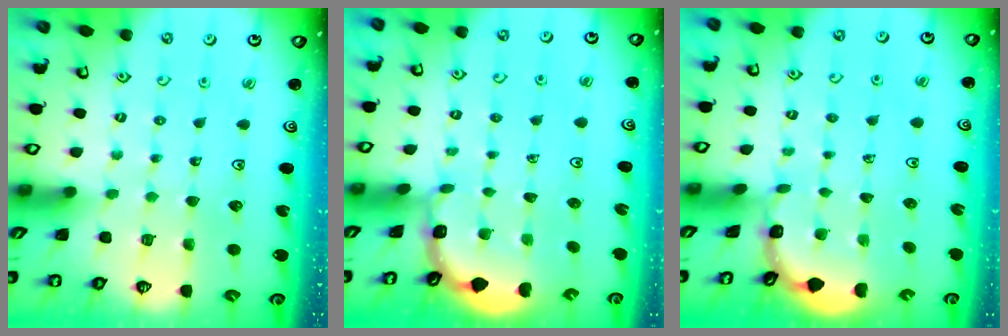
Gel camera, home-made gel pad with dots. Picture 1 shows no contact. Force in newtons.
{"total": 1.7, "press": 1.7, "slide": 0.1}
{"total": 1.3, "press": 1.3, "slide": 0.1}